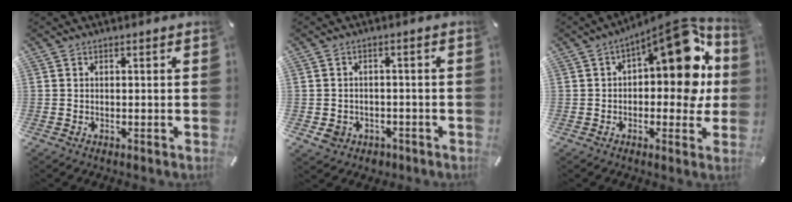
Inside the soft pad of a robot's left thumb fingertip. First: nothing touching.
{"total": 4.2, "force": [-1.6, 3.7, 1.4], "torque": [-0.020, 0.002, -0.029]}
{"total": 17.0, "force": [5.6, 8.2, 13.8], "torque": [-0.161, -0.047, 0.090]}